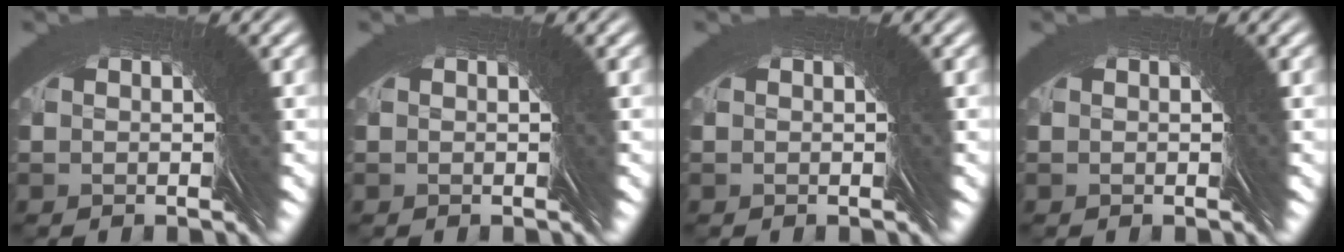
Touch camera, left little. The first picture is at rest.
{"total": 0.0}
{"total": 0.0}
{"total": 0.0}